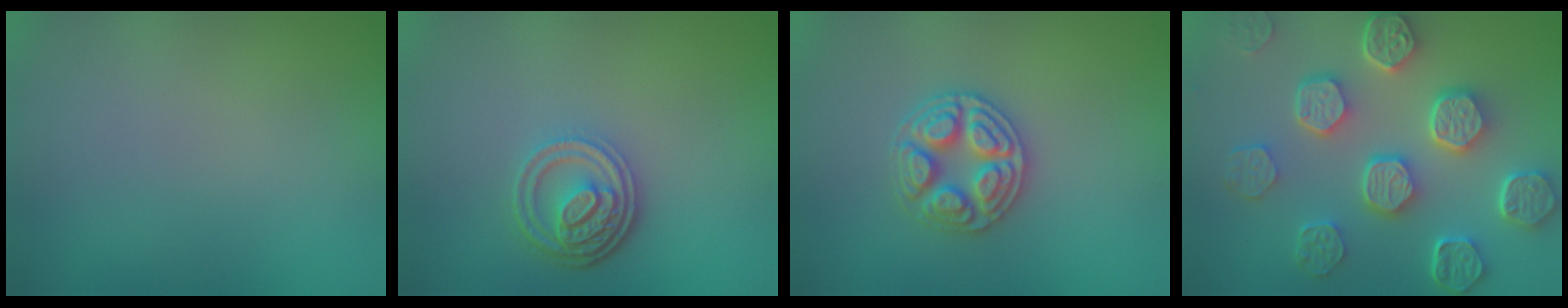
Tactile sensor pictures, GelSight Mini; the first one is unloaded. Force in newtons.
{"total": 4.4, "press": 3.3, "slide": 2.9}
{"total": 3.5, "press": 3.4, "slide": 0.5}
{"total": 7.8, "press": 6.1, "slide": 4.9}